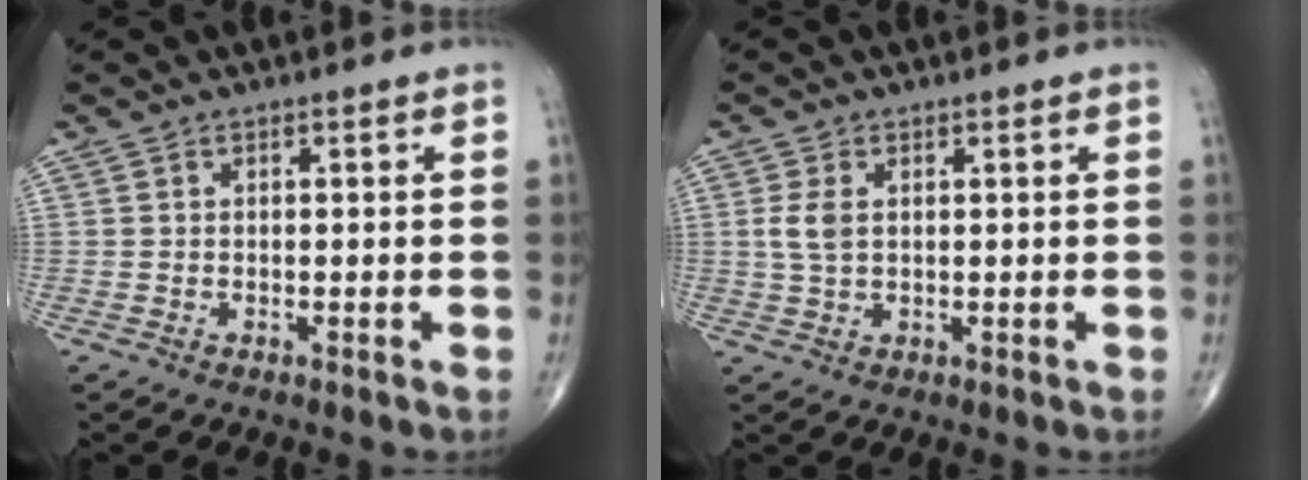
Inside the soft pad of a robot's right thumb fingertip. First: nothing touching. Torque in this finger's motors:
{"motor_torque": [0.06, 0.05, 0.03, -0.07, 0.04]}